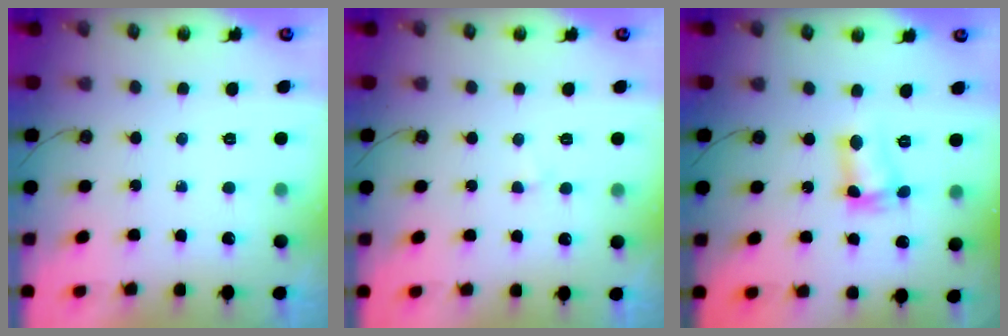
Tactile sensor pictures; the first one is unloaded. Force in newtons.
{"total": 2.3, "press": 2.3, "slide": 0.4}
{"total": 6.5, "press": 6.1, "slide": 2.3}